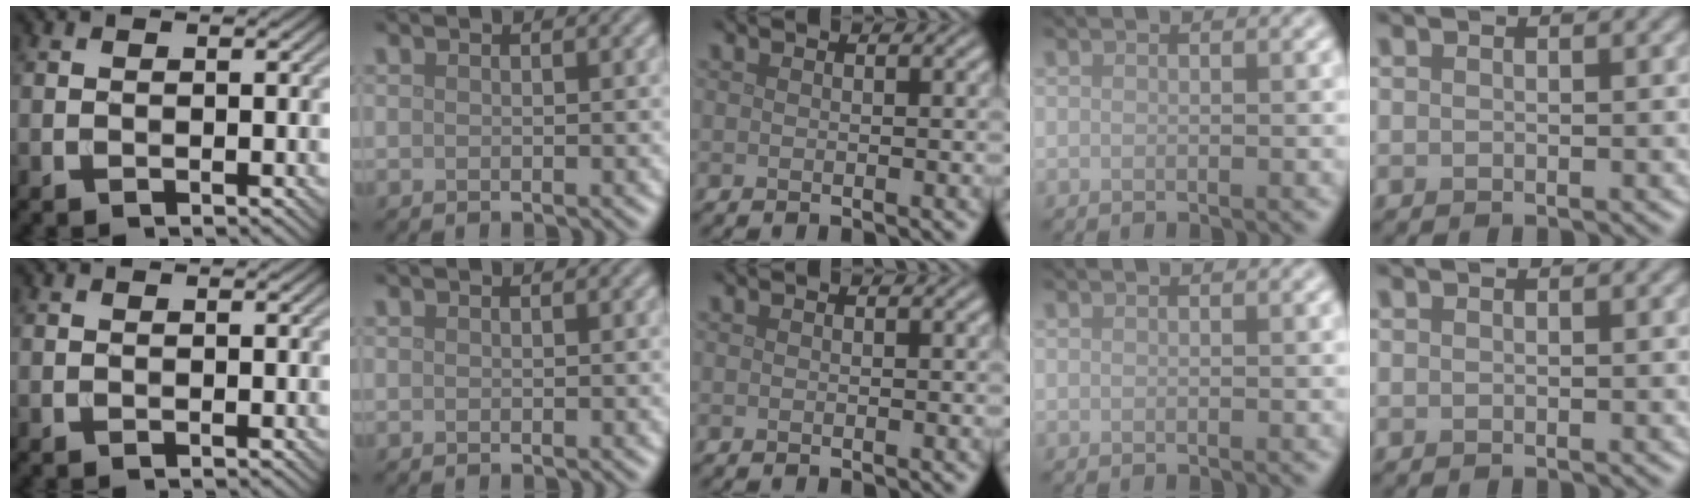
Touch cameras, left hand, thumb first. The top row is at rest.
{}